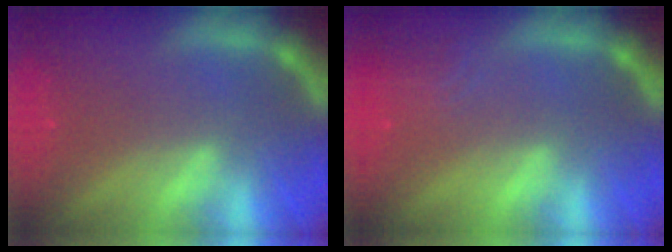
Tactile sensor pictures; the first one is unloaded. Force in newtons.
{"total": 2.4}